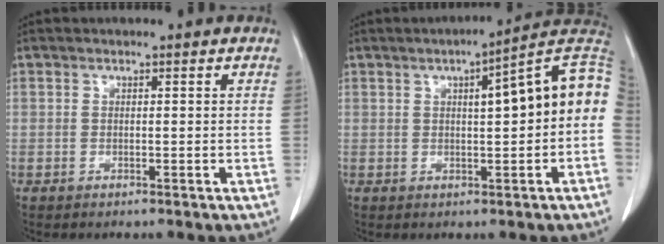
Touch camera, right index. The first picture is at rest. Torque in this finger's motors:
{"motor_torque": [1.34, 0.03, 0.44, 0.05]}